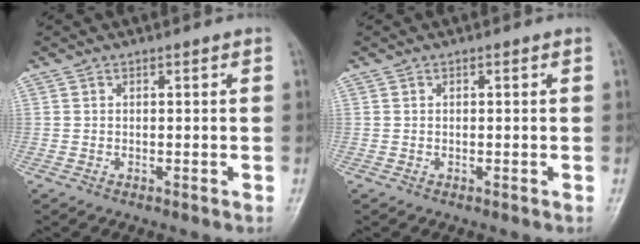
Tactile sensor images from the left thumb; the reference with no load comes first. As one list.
[{"total": 0.0}]